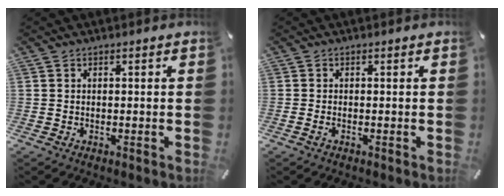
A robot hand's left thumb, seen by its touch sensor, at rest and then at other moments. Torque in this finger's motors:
{"motor_torque": [-0.20, 0.02, 0.03, -0.05, 0.05]}